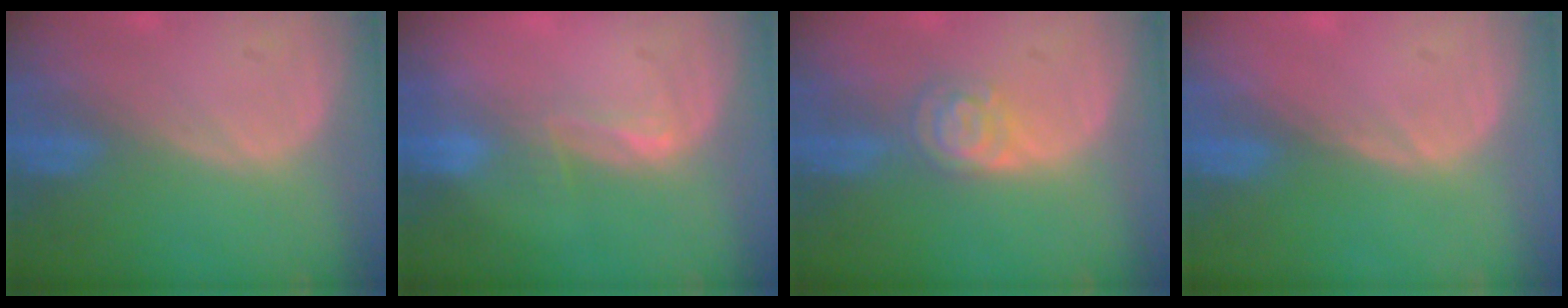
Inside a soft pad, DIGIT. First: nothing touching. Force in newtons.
{"total": 2.6, "press": 2.0, "slide": 1.6}
{"total": 4.6, "press": 3.9, "slide": 2.4}
{"total": 0.6, "press": 0.4, "slide": 0.4}